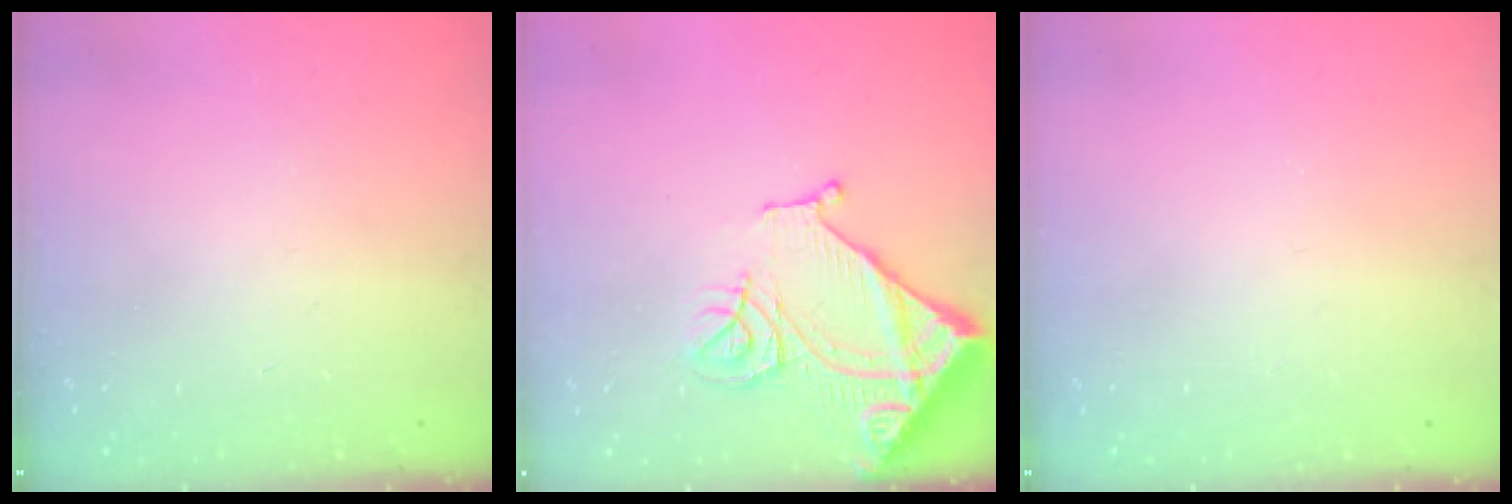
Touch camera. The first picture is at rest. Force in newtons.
{"total": 16.3, "press": 16.2, "slide": 1.9}
{"total": 0.0}